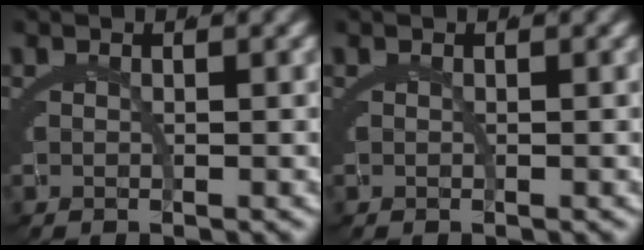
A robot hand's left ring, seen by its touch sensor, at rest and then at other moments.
{"total": 0.0}